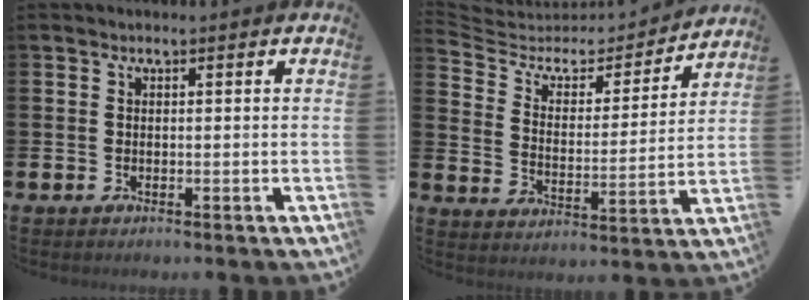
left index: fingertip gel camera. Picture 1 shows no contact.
{"total": 5.5, "force": [4.4, 2.7, 1.7], "torque": [-0.066, -0.033, 0.068]}